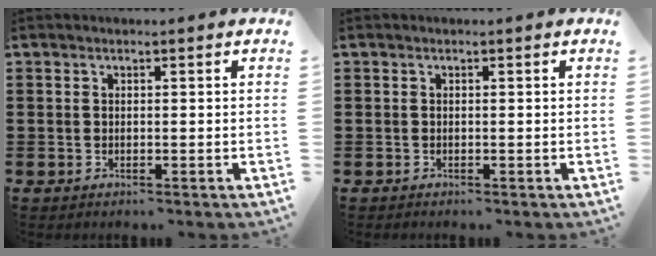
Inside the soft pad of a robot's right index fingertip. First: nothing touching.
{"total": 0.0}